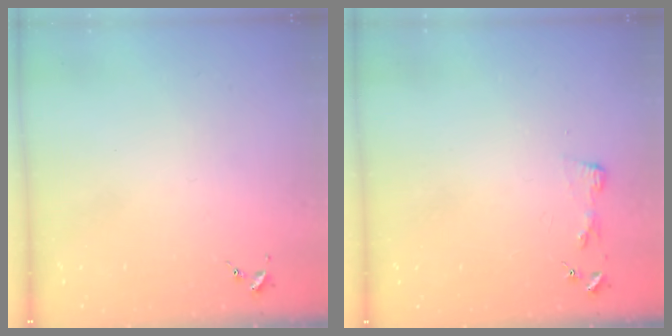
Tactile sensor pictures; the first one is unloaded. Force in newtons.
{"total": 3.1, "press": 3.1, "slide": 0.4}